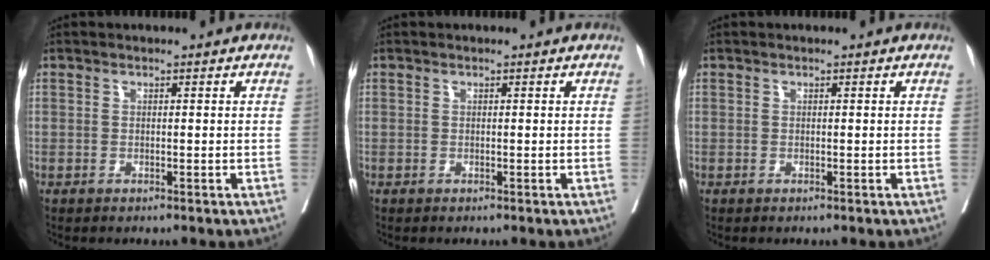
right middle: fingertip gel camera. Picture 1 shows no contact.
{"total": 0.0}
{"total": 0.0}